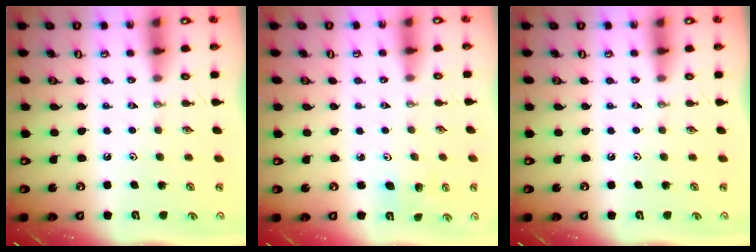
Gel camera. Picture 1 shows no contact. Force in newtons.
{"total": 2.5, "press": 2.5, "slide": 0.1}
{"total": 0.0}